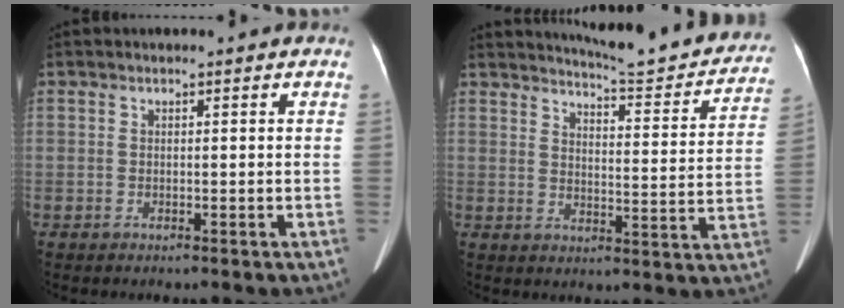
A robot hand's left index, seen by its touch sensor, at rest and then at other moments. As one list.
[{"total": 17.4, "force": [16.3, 1.9, 5.9], "torque": [-0.075, -0.053, 0.192]}]